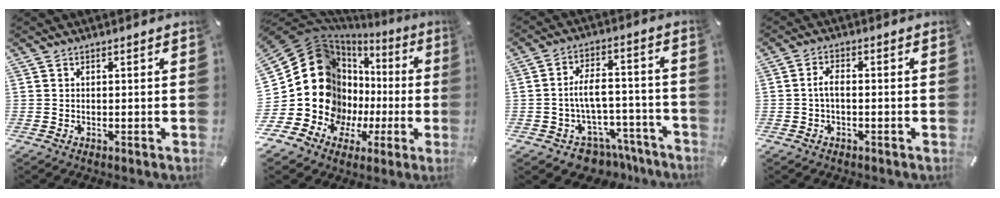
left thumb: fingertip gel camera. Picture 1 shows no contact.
{"total": 23.8, "force": [1.4, 19.2, 14.0], "torque": [-0.255, -0.048, 0.059]}
{"total": 8.6, "force": [-2.4, 6.8, 4.7], "torque": [-0.080, 0.018, -0.036]}
{"total": 3.3, "force": [-0.7, 1.7, 2.8], "torque": [-0.058, 0.005, -0.015]}